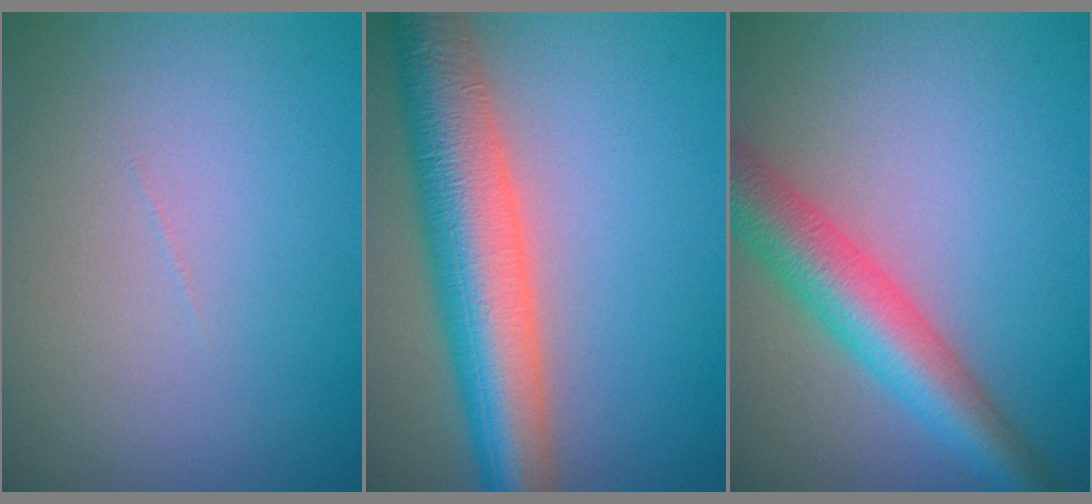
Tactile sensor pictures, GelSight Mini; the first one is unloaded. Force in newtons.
{"total": 9.7, "press": 9.7, "slide": 0.6}
{"total": 6.2, "press": 6.2, "slide": 0.2}